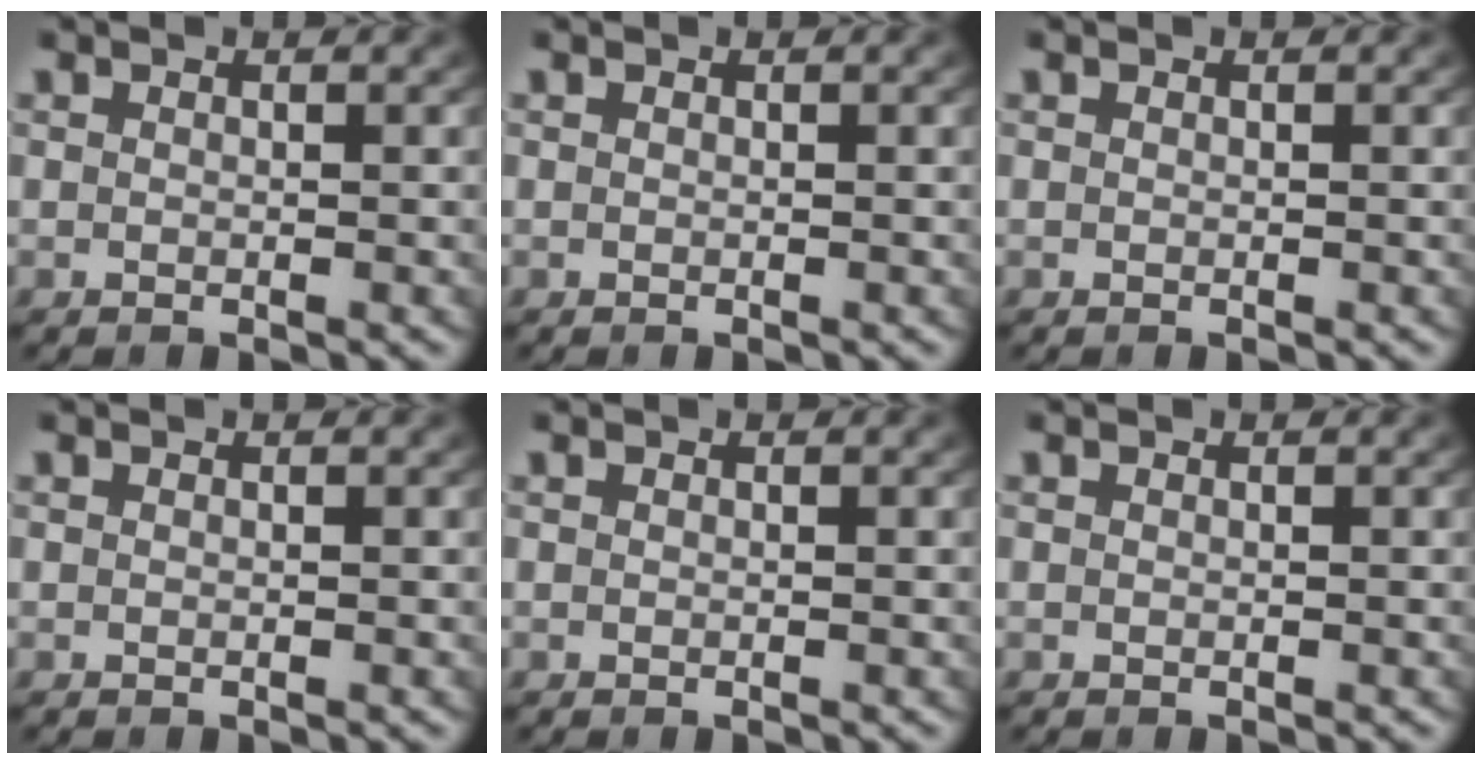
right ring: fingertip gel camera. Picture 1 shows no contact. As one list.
[{"total": 0.0}, {"total": 0.0}, {"total": 0.0}, {"total": 0.0}, {"total": 0.6, "force": [-0.1, -0.5, -0.3], "torque": [0.005, -0.012, 0.008]}]